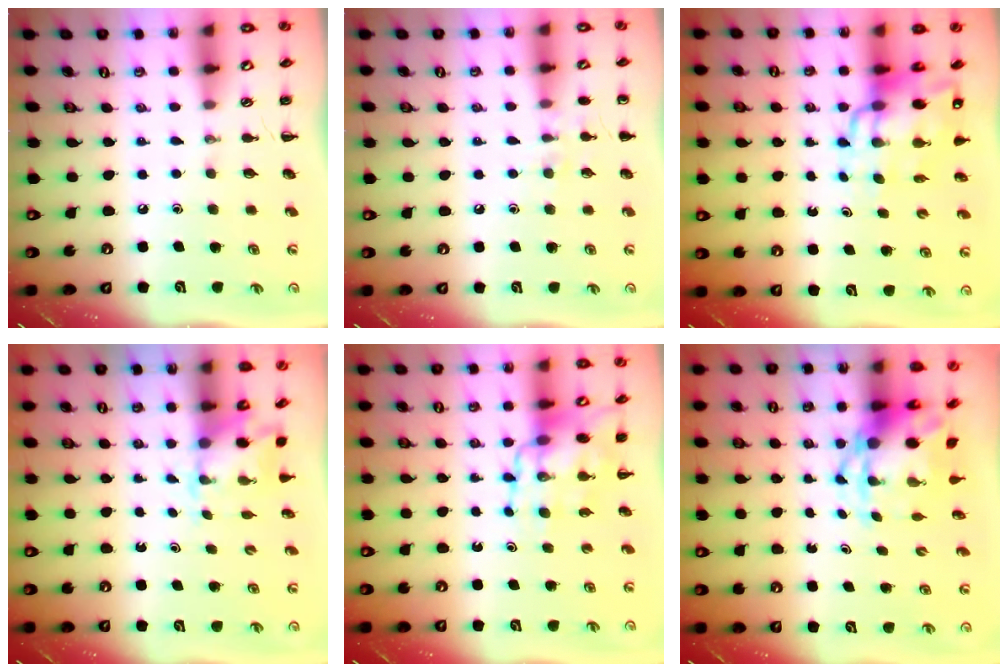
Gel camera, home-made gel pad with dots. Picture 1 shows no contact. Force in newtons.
{"total": 6.7, "press": 6.5, "slide": 1.6}
{"total": 14.0, "press": 13.2, "slide": 4.4}
{"total": 2.3, "press": 2.3, "slide": 0.5}
{"total": 11.0, "press": 10.7, "slide": 2.7}
{"total": 4.3, "press": 4.2, "slide": 0.9}